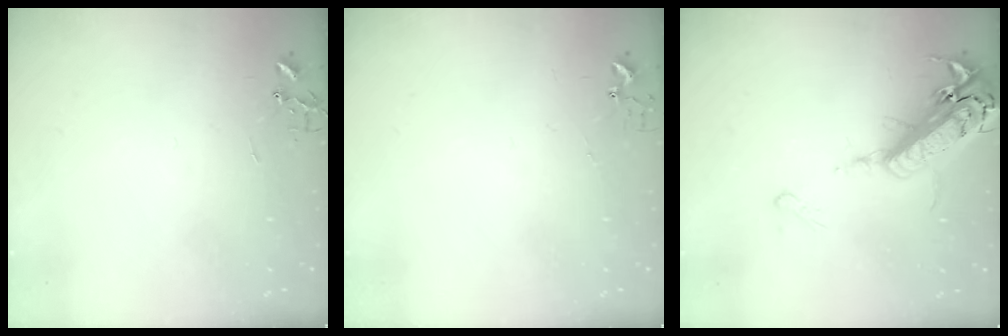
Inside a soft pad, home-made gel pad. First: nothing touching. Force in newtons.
{"total": 2.9, "press": 2.9, "slide": 0.3}
{"total": 21.2, "press": 20.7, "slide": 4.7}